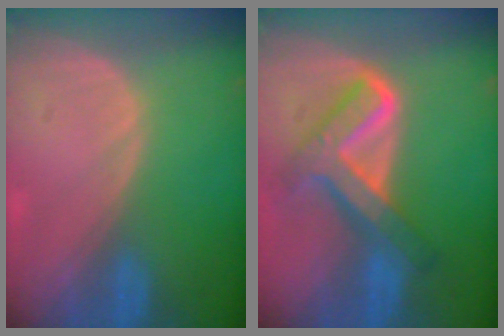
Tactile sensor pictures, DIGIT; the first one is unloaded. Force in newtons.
{"total": 8.2, "press": 8.2, "slide": 0.7}